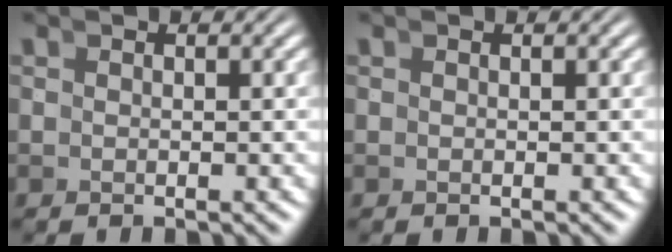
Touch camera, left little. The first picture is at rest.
{"total": 0.0}